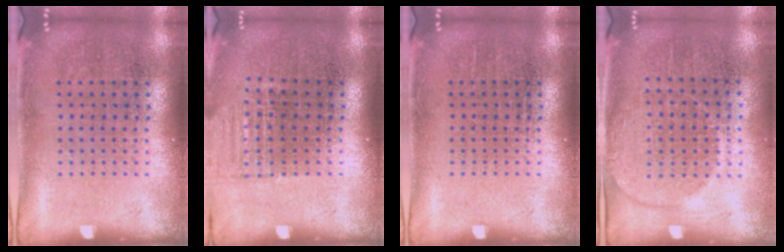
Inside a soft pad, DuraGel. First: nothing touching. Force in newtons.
{"total": 0.9, "press": 0.9, "slide": 0.3}
{"total": 0.0}
{"total": 1.4, "press": 1.2, "slide": 0.6}